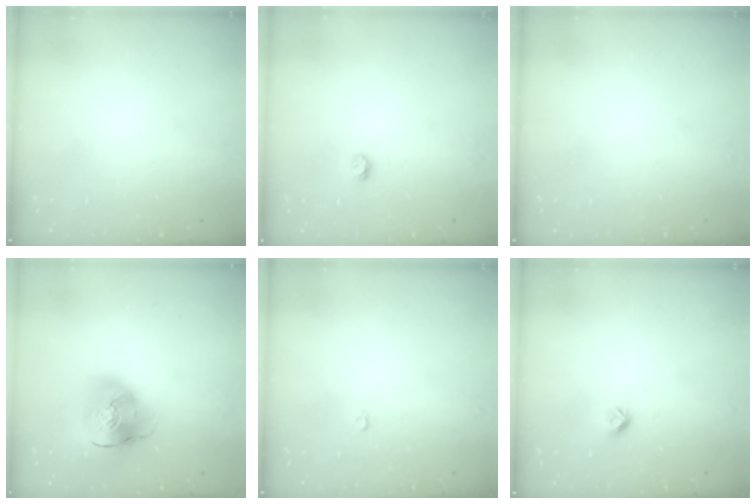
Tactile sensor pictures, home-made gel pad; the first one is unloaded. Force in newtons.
{"total": 3.2, "press": 3.2, "slide": 0.3}
{"total": 0.0}
{"total": 13.9, "press": 13.7, "slide": 2.4}
{"total": 2.4, "press": 2.4, "slide": 0.2}
{"total": 6.0, "press": 6.0, "slide": 0.7}